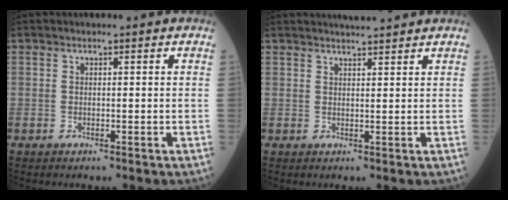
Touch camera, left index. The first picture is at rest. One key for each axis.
{"total": 4.1, "fx": 3.8, "fy": -0.1, "fz": 1.3, "tx": -0.021, "ty": 0.020, "tz": 0.055}